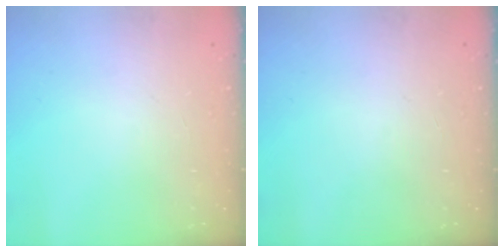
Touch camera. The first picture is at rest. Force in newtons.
{"total": 0.0}